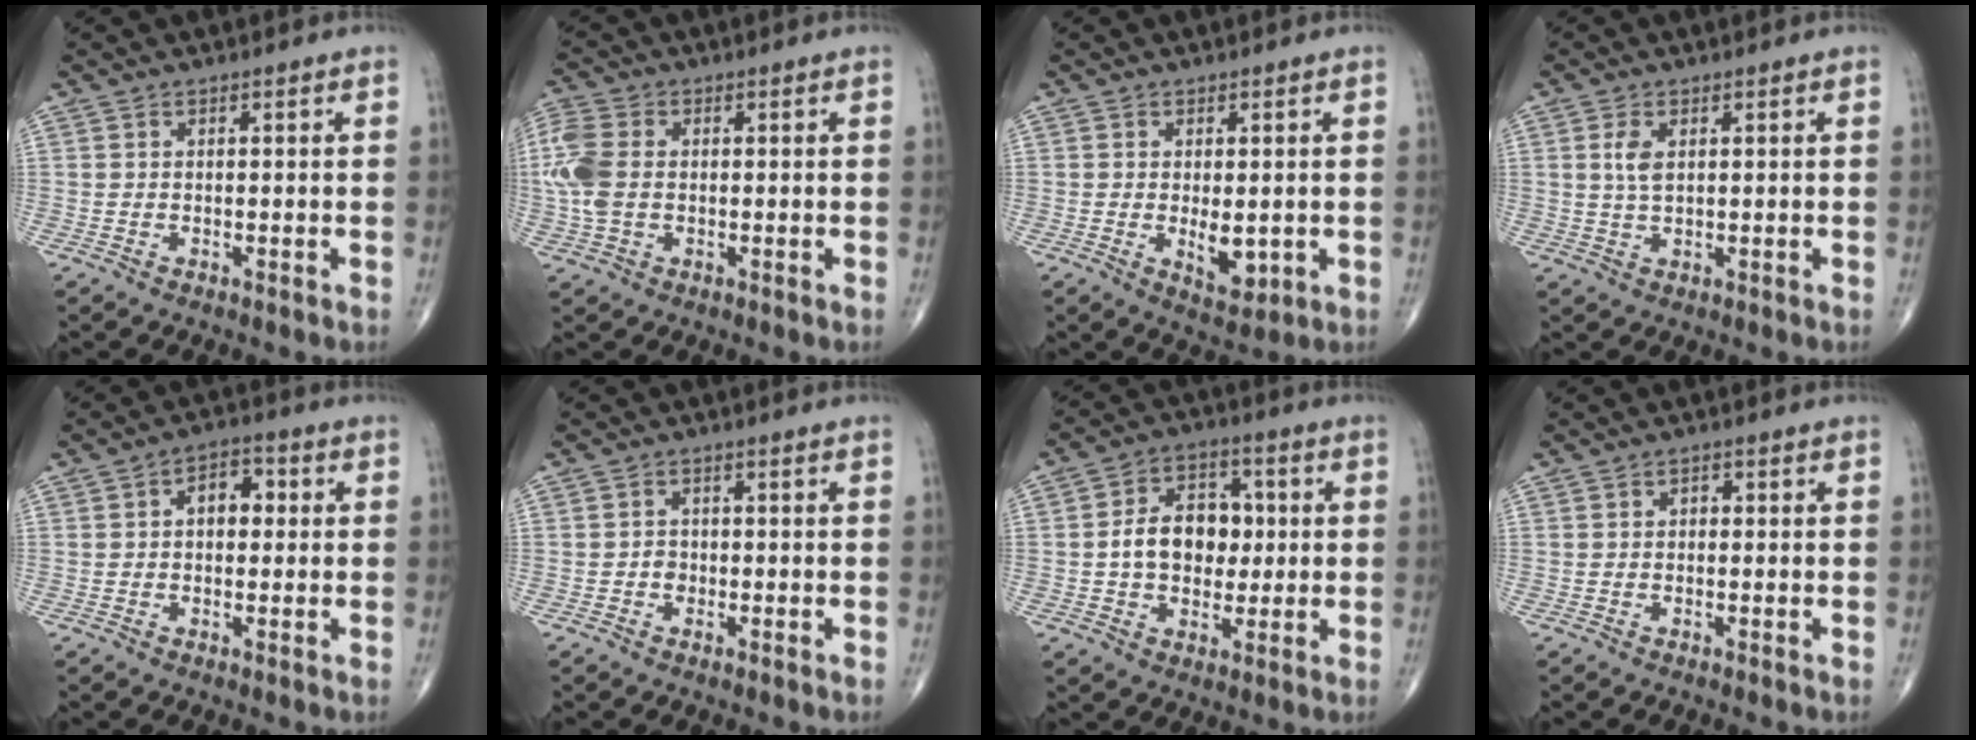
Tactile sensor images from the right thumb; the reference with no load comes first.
{"total": 8.5, "force": [0.1, 5.7, 6.3], "torque": [-0.168, 0.013, -0.001]}
{"total": 5.3, "force": [-0.6, 2.6, 4.5], "torque": [-0.052, -0.011, 0.001]}
{"total": 3.4, "force": [1.0, 1.7, 2.8], "torque": [-0.060, -0.003, 0.020]}
{"total": 5.4, "force": [0.6, 3.5, 4.1], "torque": [-0.040, 0.016, -0.001]}
{"total": 1.5, "force": [-0.5, 1.3, 0.6], "torque": [-0.002, 0.006, -0.011]}
{"total": 11.3, "force": [0.2, 8.2, 7.7], "torque": [-0.090, 0.018, -0.001]}
{"total": 1.0, "force": [-0.1, 0.8, 0.6], "torque": [0.001, 0.003, -0.006]}